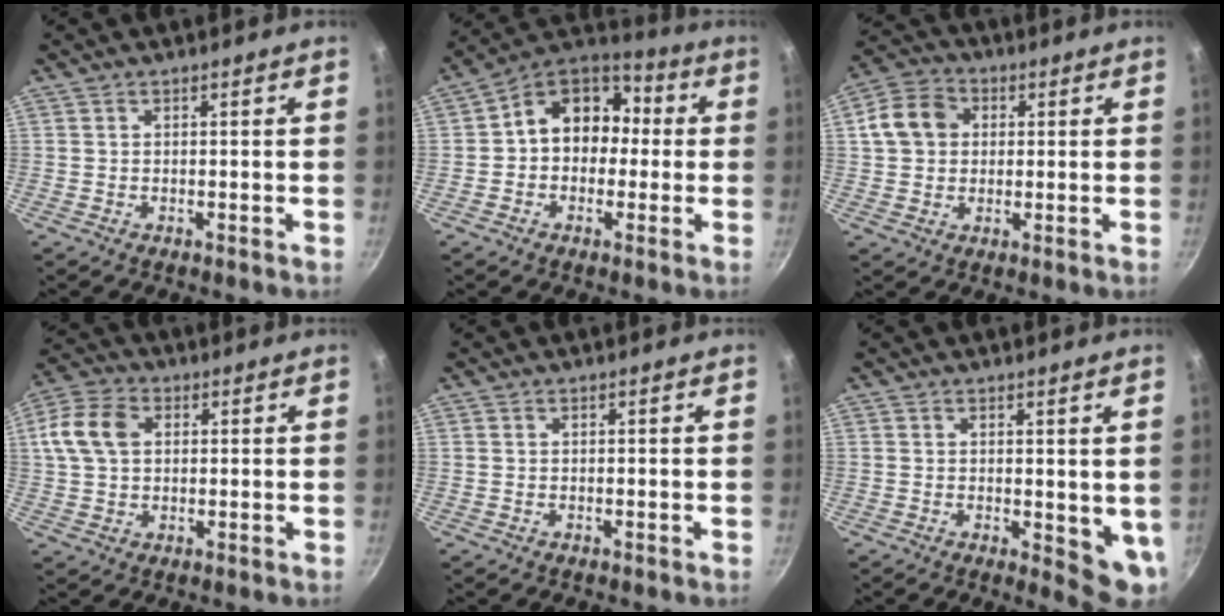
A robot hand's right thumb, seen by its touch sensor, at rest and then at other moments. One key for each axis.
{"total": 12.6, "fx": 0.1, "fy": 10.2, "fz": 7.4, "tx": -0.066, "ty": 0.044, "tz": -0.021}
{"total": 9.1, "fx": 1.5, "fy": 7.6, "fz": 4.8, "tx": -0.066, "ty": 0.015, "tz": 0.013}
{"total": 9.7, "fx": 2.1, "fy": 6.9, "fz": 6.5, "tx": -0.122, "ty": 0.013, "tz": 0.028}
{"total": 0.0}
{"total": 6.0, "fx": 1.0, "fy": 2.6, "fz": 5.4, "tx": -0.059, "ty": -0.018, "tz": 0.017}